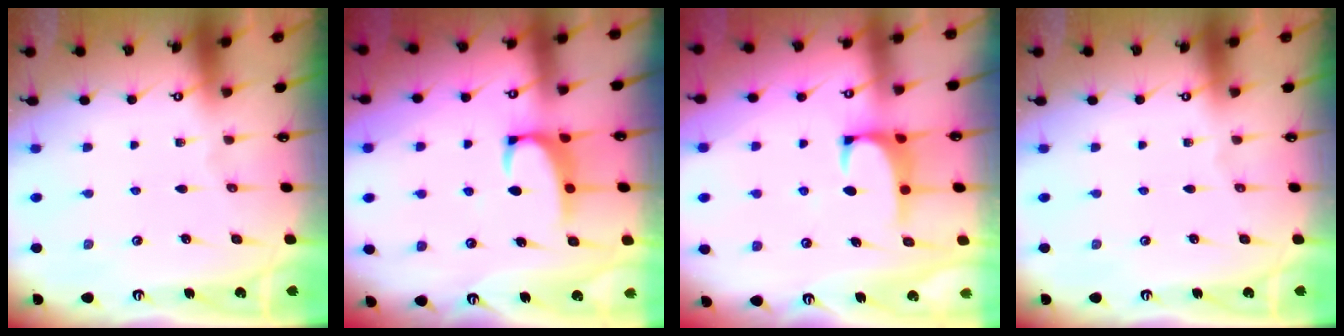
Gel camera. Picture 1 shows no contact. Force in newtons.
{"total": 2.4, "press": 2.3, "slide": 0.7}
{"total": 1.0, "press": 0.9, "slide": 0.4}
{"total": 0.0}